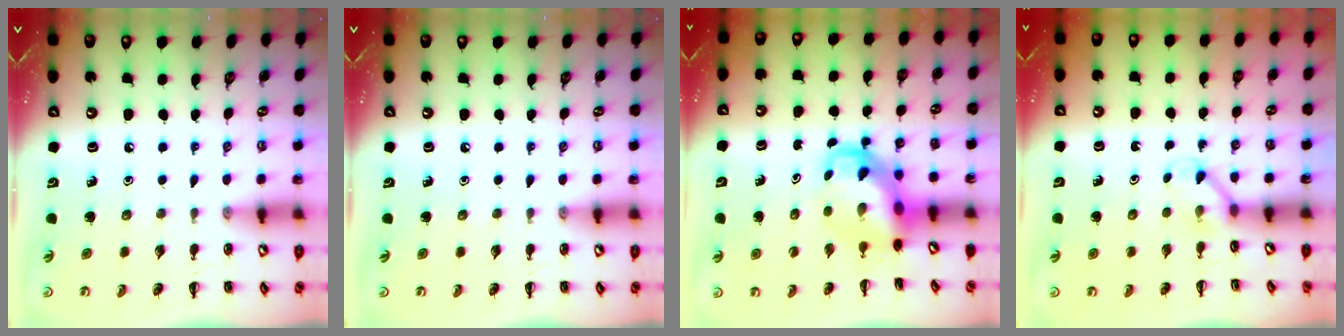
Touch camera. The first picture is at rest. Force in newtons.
{"total": 0.0}
{"total": 5.0, "press": 4.9, "slide": 0.5}
{"total": 2.8, "press": 2.7, "slide": 0.9}